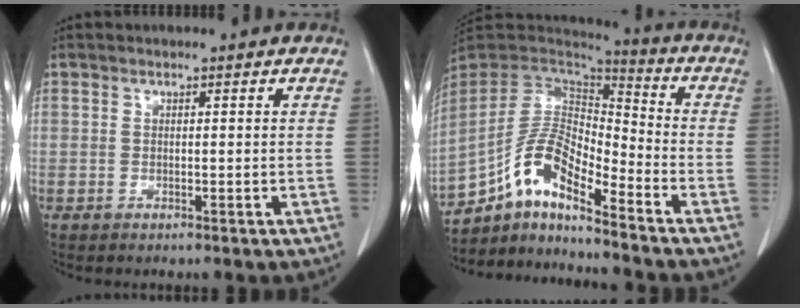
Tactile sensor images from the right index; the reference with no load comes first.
{"total": 12.6, "force": [-8.5, 3.4, 8.7], "torque": [-0.173, 0.029, -0.156]}